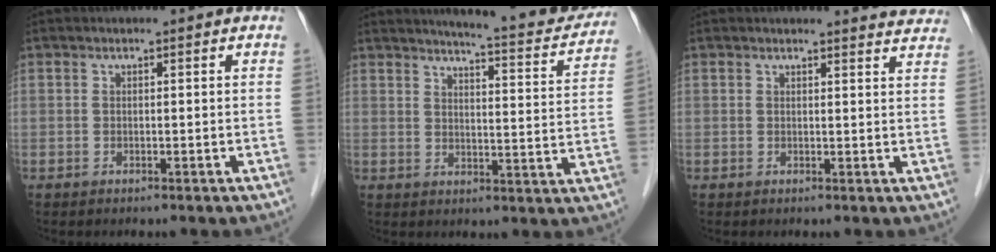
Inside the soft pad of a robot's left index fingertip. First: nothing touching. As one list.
[{"total": 15.4, "force": [14.3, 1.4, 5.6], "torque": [-0.068, -0.042, 0.161]}, {"total": 5.1, "force": [5.1, 0.6, 0.3], "torque": [0.003, -0.019, 0.031]}]